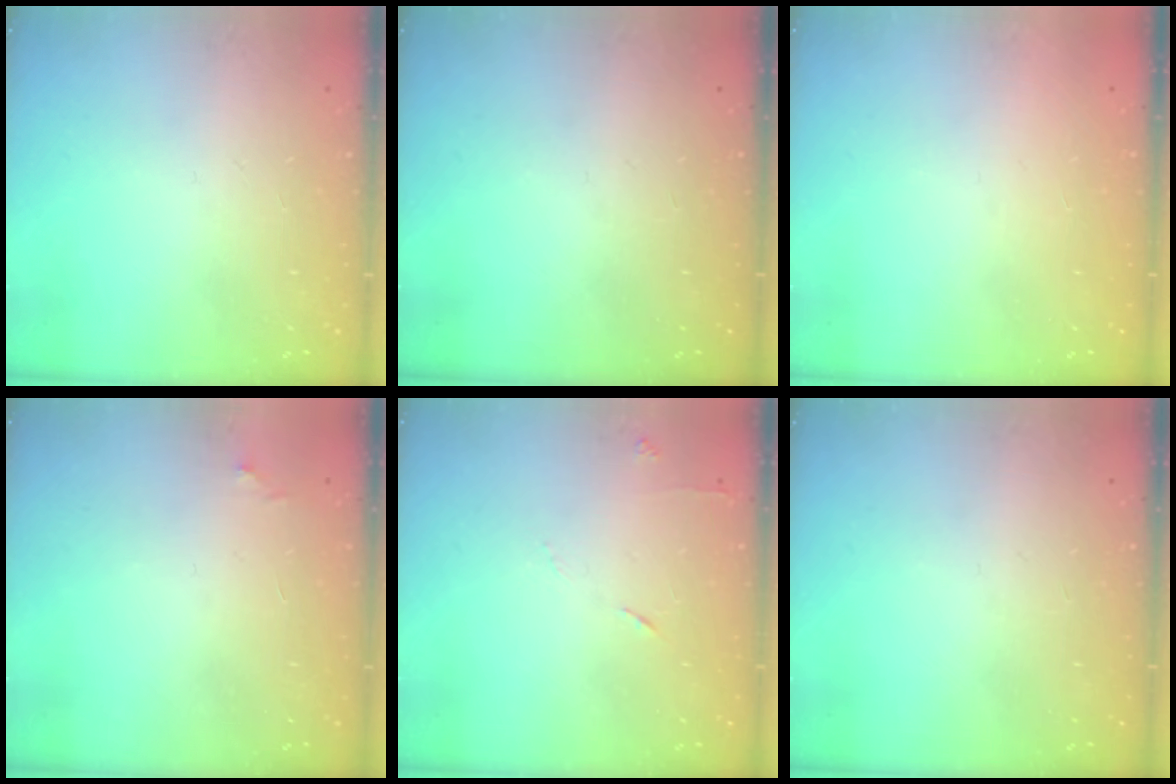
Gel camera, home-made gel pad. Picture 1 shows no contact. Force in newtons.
{"total": 0.0}
{"total": 1.6, "press": 1.5, "slide": 0.1}
{"total": 3.3, "press": 3.2, "slide": 0.5}
{"total": 6.6, "press": 6.6, "slide": 0.8}
{"total": 0.0}